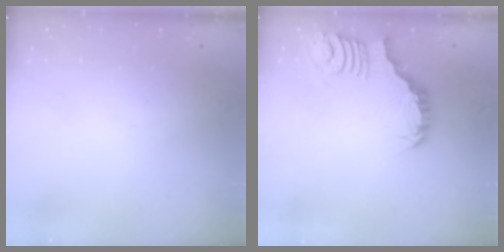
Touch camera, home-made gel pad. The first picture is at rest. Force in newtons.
{"total": 3.9, "press": 3.8, "slide": 0.8}